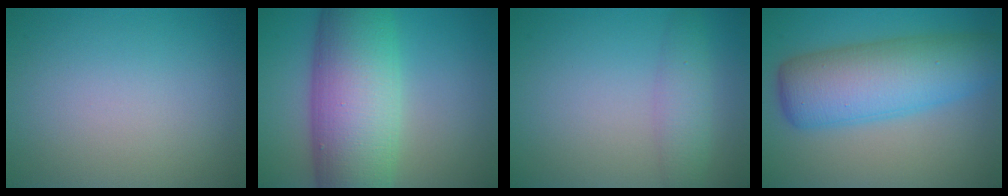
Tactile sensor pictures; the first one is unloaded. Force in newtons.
{"total": 12.4, "press": 12.4, "slide": 0.4}
{"total": 2.8, "press": 2.8, "slide": 0.1}
{"total": 8.8, "press": 8.8, "slide": 0.3}